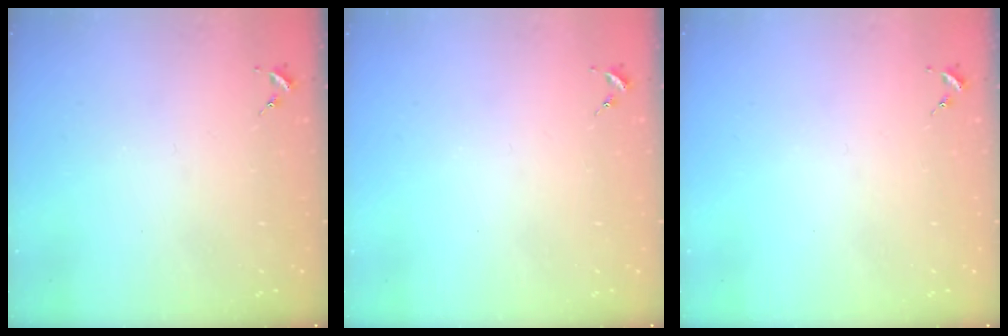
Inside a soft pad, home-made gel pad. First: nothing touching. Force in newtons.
{"total": 0.0}
{"total": 0.0}